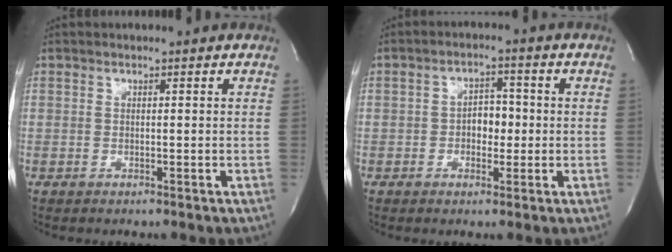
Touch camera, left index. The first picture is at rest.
{"total": 4.1, "force": [-0.5, 2.6, 3.2], "torque": [-0.046, 0.012, -0.010]}